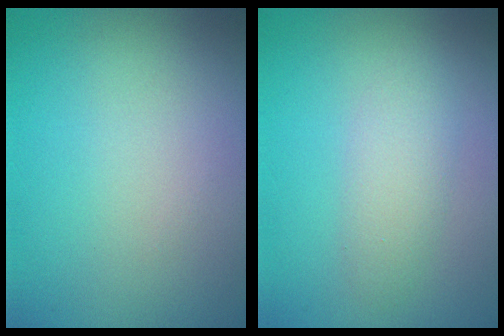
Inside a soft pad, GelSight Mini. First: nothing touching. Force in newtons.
{"total": 2.3, "press": 2.3, "slide": 0.1}